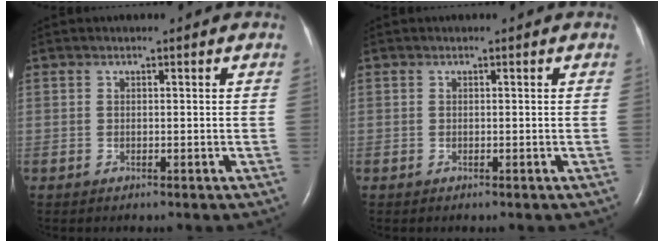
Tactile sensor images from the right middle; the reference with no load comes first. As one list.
[{"total": 0.0}]